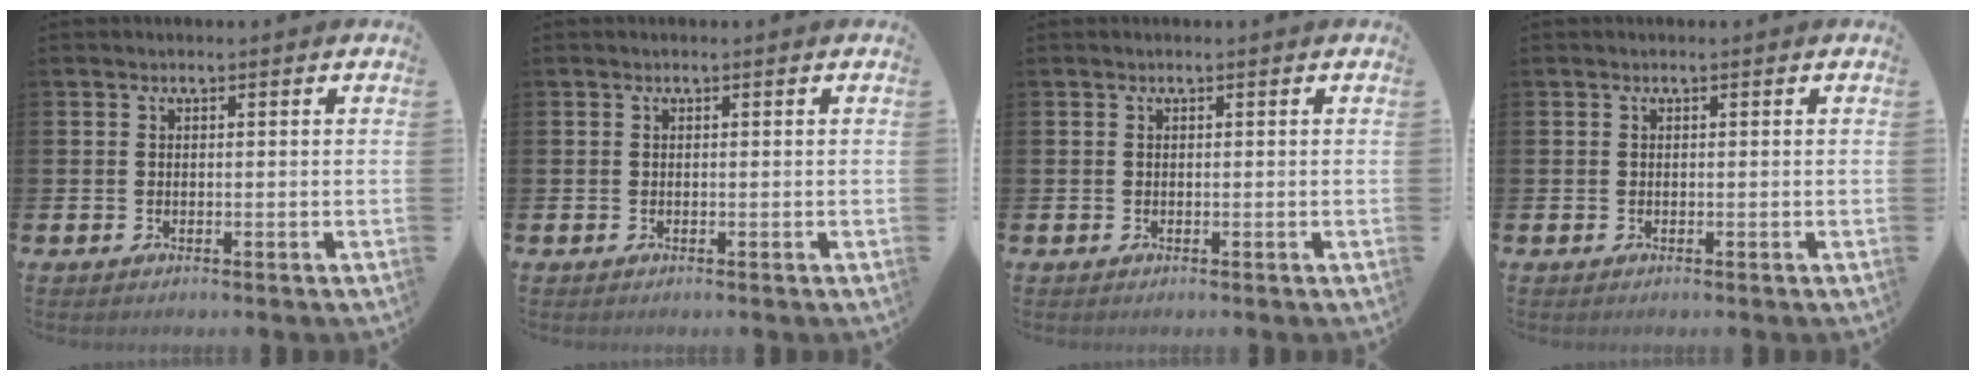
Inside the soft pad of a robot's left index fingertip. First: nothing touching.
{"total": 0.0}
{"total": 0.0}
{"total": 0.0}